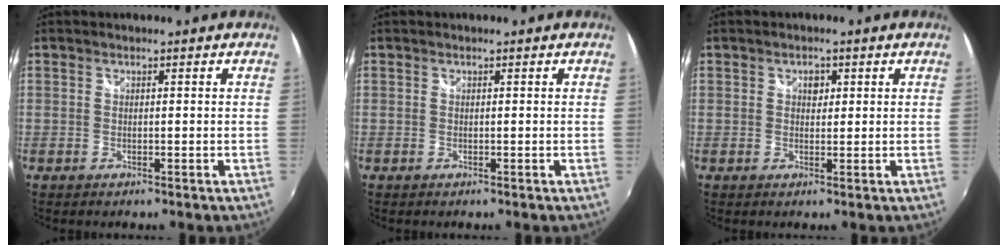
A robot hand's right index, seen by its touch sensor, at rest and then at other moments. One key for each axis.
{"total": 0.0}
{"total": 1.7, "fx": 0.5, "fy": 1.4, "fz": 0.8, "tx": -0.009, "ty": 0.005, "tz": 0.007}